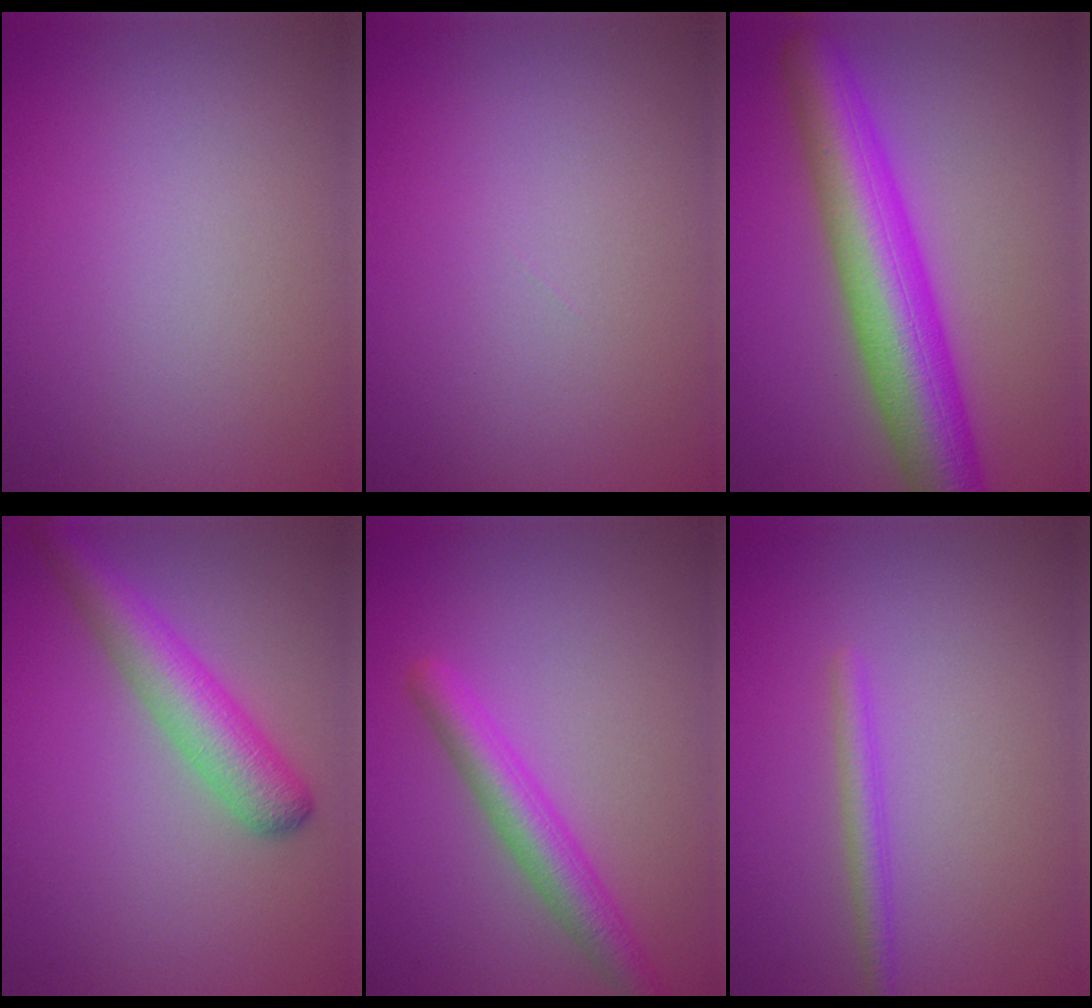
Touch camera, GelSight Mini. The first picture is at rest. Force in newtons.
{"total": 0.0}
{"total": 9.5, "press": 9.5, "slide": 0.2}
{"total": 4.8, "press": 4.8, "slide": 0.2}
{"total": 3.7, "press": 3.7, "slide": 0.2}
{"total": 1.7, "press": 1.7, "slide": 0.1}